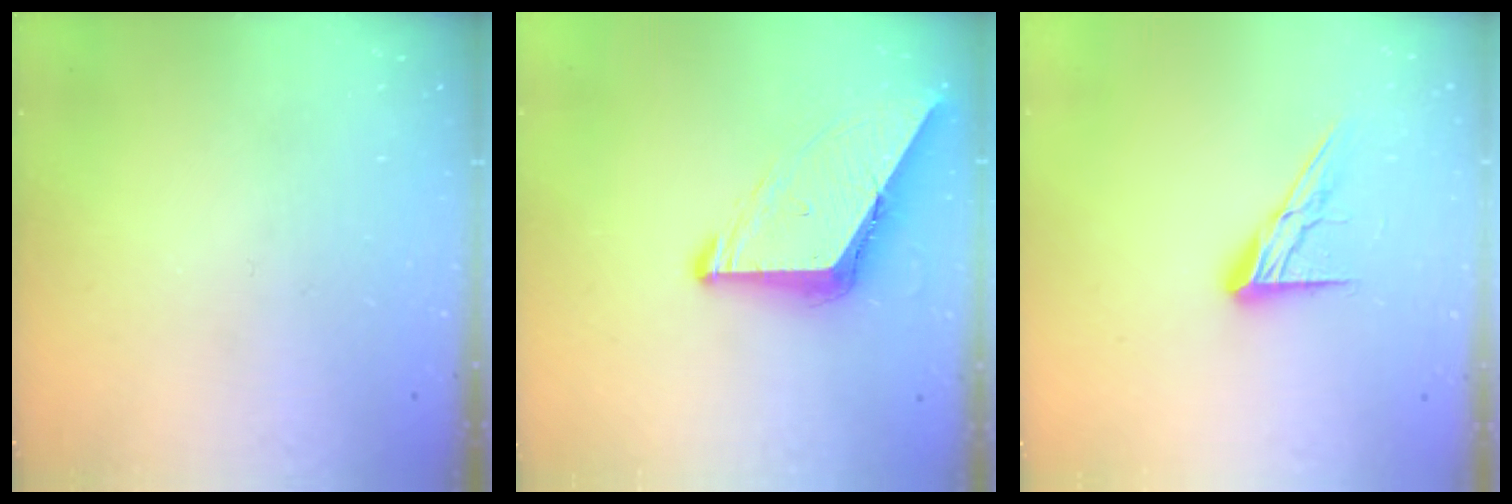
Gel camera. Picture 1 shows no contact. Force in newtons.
{"total": 9.7, "press": 9.6, "slide": 1.0}
{"total": 10.4, "press": 10.4, "slide": 0.6}